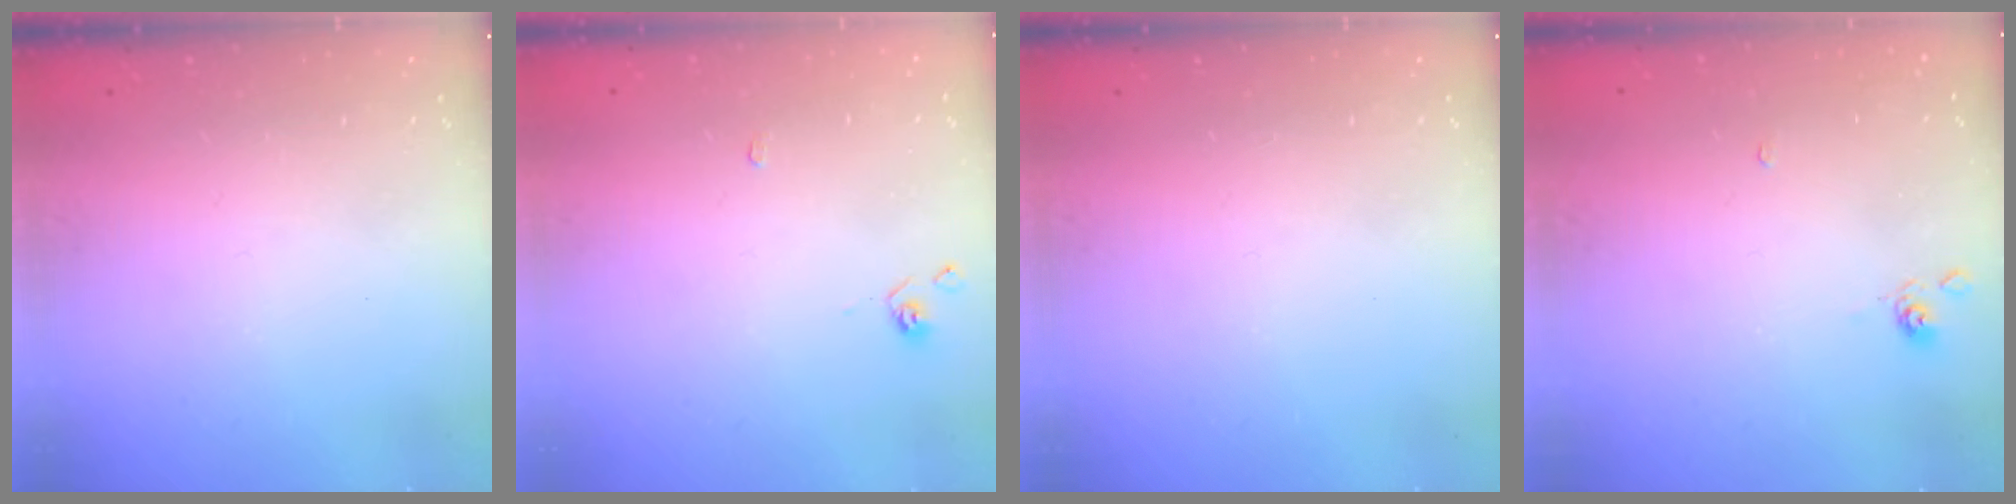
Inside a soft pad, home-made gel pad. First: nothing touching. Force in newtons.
{"total": 1.1, "press": 1.1, "slide": 0.3}
{"total": 0.0}
{"total": 4.6, "press": 4.6, "slide": 0.3}